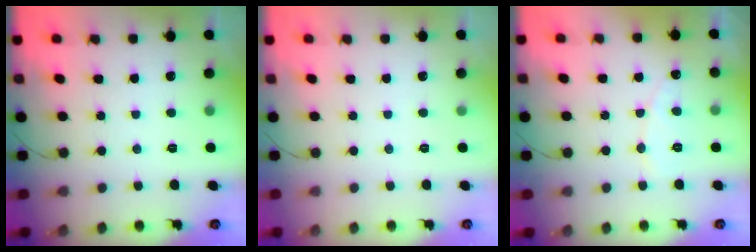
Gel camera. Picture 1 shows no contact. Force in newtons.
{"total": 0.0}
{"total": 4.9, "press": 4.9, "slide": 0.4}